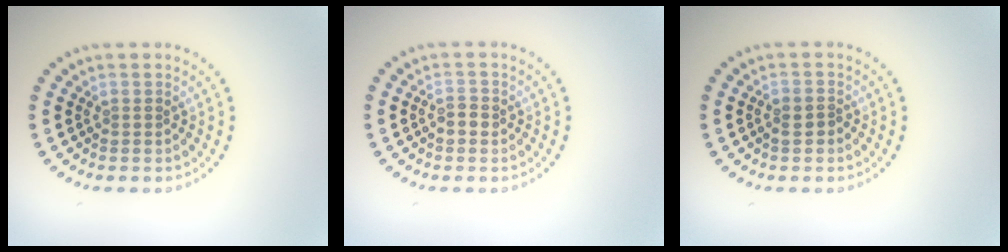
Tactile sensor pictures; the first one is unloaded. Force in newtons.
{"total": 1.3, "press": 1.3, "slide": 0.0}
{"total": 1.5, "press": 1.5, "slide": 0.4}